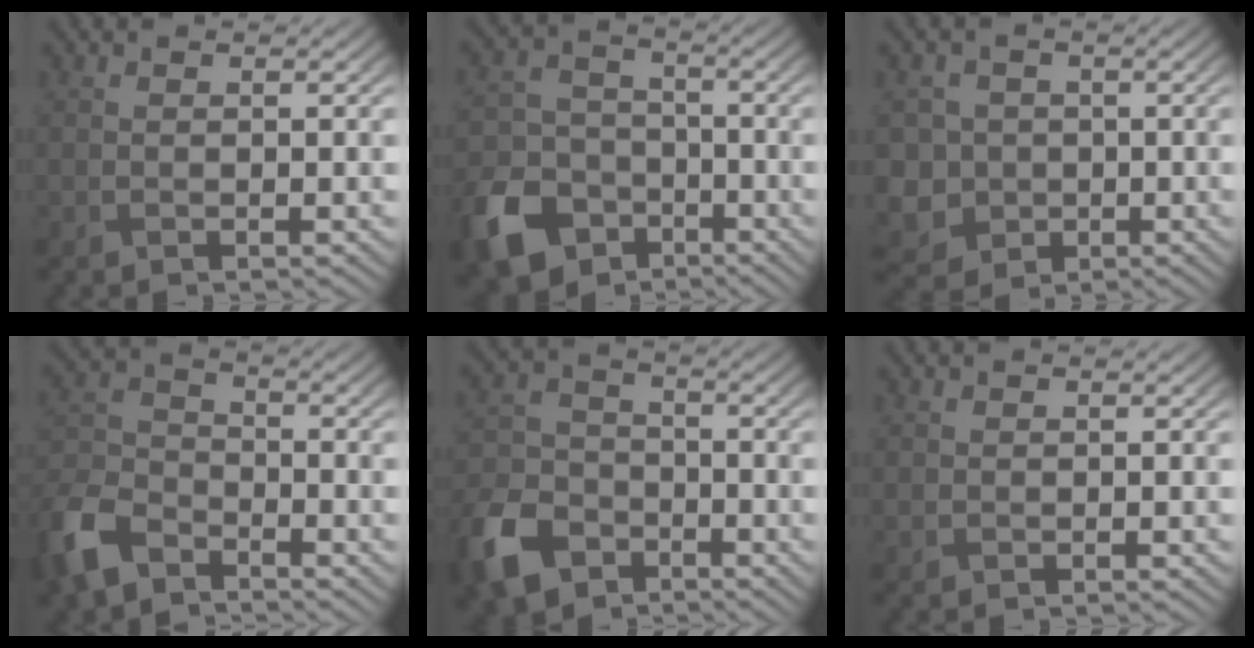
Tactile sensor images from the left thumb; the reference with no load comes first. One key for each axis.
{"total": 12.0, "fx": -6.7, "fy": 8.3, "fz": 5.6, "tx": -0.151, "ty": -0.036, "tz": -0.136}
{"total": 5.7, "fx": -1.0, "fy": 5.4, "fz": 1.3, "tx": -0.042, "ty": -0.013, "tz": -0.041}
{"total": 9.3, "fx": -6.5, "fy": 5.0, "fz": 4.4, "tx": -0.113, "ty": -0.014, "tz": -0.151}
{"total": 10.2, "fx": -6.2, "fy": 6.6, "fz": 4.7, "tx": -0.126, "ty": -0.022, "tz": -0.139}
{"total": 0.5, "fx": 0.0, "fy": 0.5, "fz": -0.1, "tx": 0.003, "ty": -0.003, "tz": -0.003}